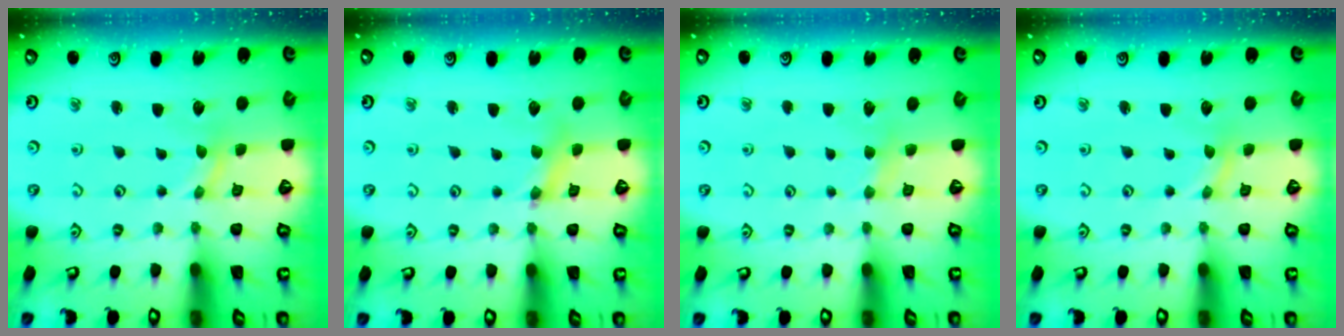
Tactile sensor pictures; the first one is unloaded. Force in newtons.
{"total": 2.8, "press": 2.8, "slide": 0.4}
{"total": 3.4, "press": 3.3, "slide": 0.5}
{"total": 0.0}